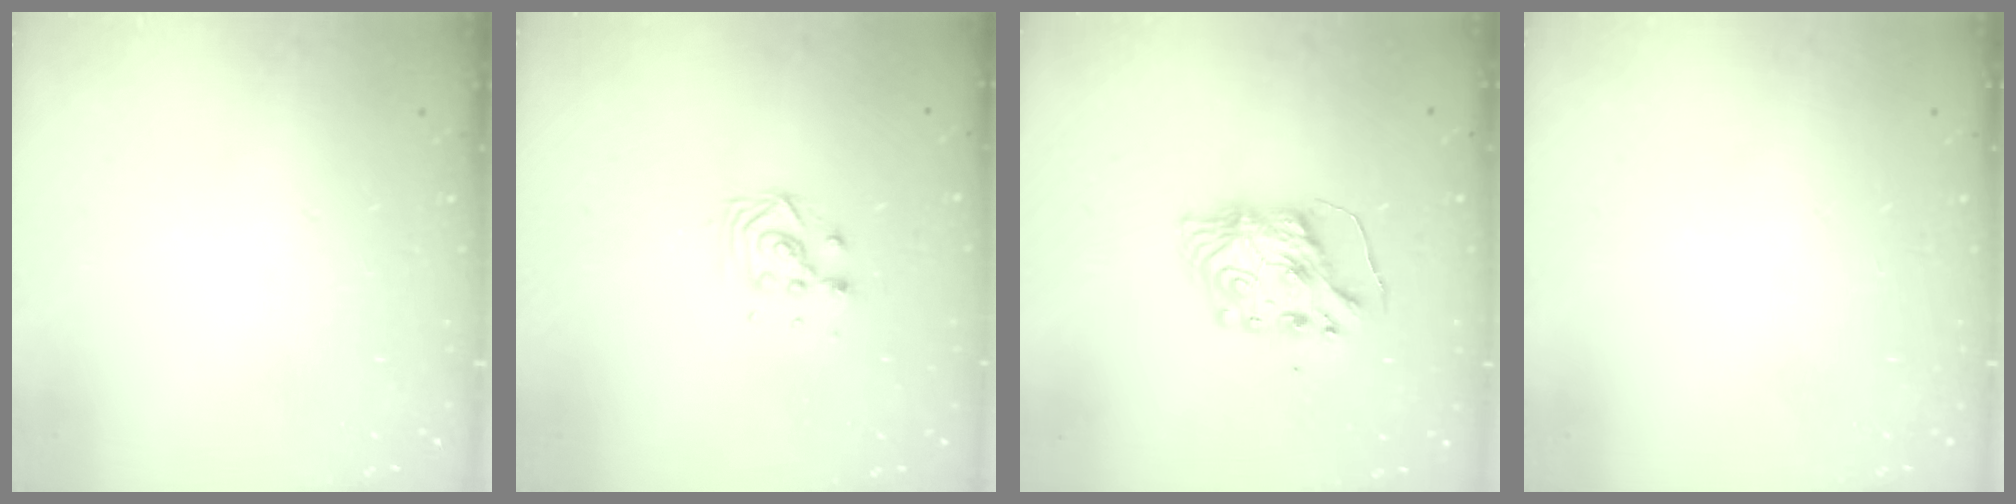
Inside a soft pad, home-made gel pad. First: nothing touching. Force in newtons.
{"total": 4.3, "press": 4.2, "slide": 0.3}
{"total": 7.2, "press": 7.2, "slide": 0.8}
{"total": 0.0}